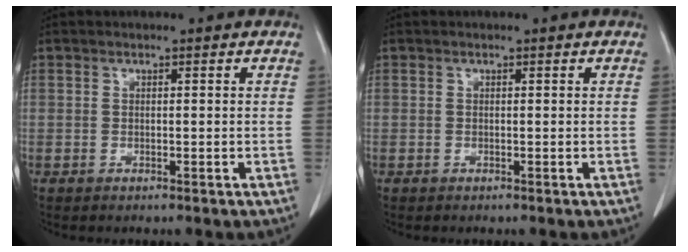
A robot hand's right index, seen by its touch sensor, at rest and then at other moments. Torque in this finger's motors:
{"motor_torque": [-0.06, 0.13, 0.00, 0.01]}